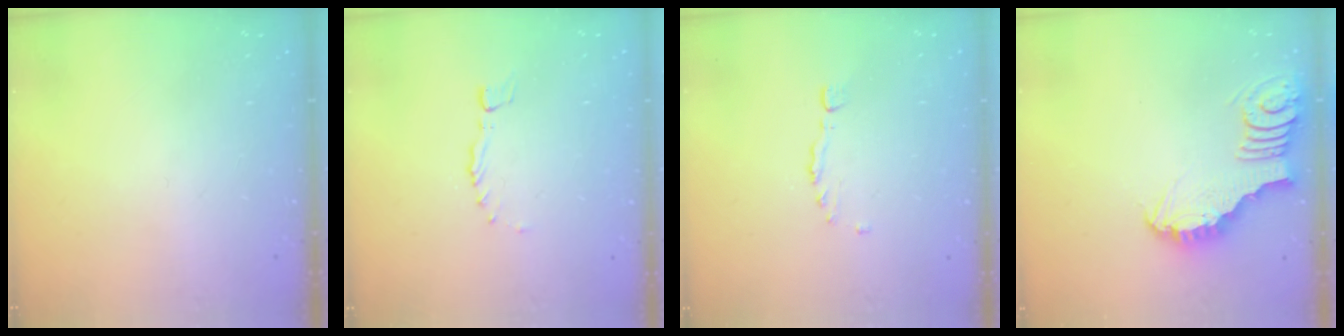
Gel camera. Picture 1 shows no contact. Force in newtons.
{"total": 0.0}
{"total": 0.6, "press": 0.5, "slide": 0.3}
{"total": 3.4, "press": 3.4, "slide": 0.4}